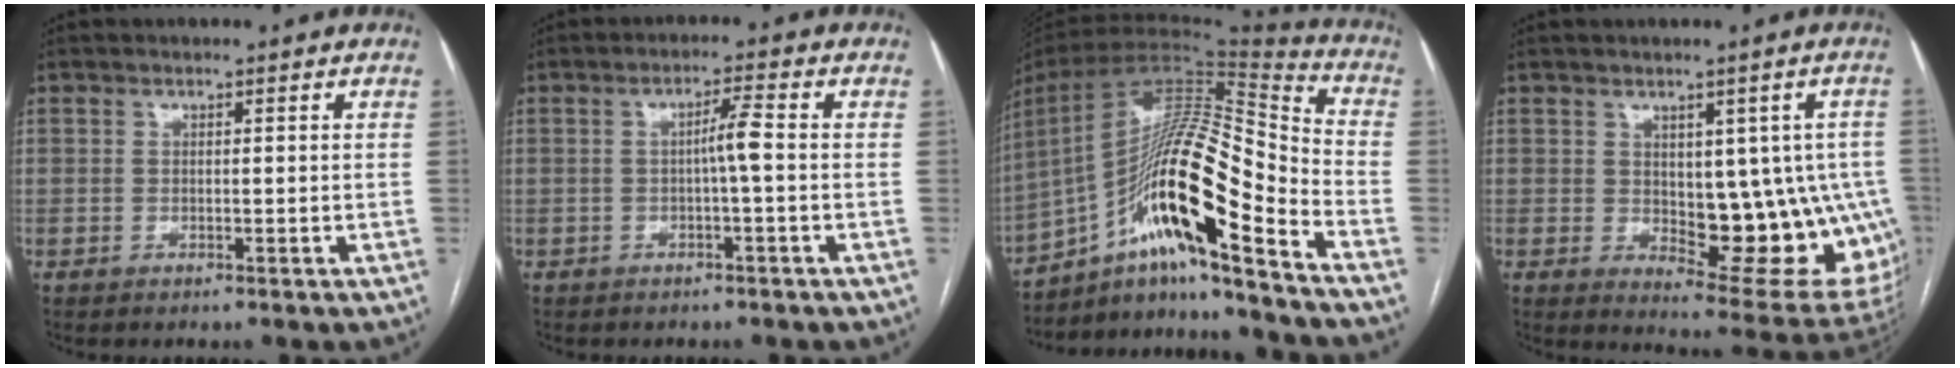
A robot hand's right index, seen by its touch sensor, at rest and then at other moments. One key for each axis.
{"total": 3.0, "fx": -0.3, "fy": -0.1, "fz": 3.0, "tx": -0.051, "ty": 0.004, "tz": -0.004}
{"total": 22.3, "fx": -11.9, "fy": 1.7, "fz": 18.8, "tx": -0.342, "ty": 0.011, "tz": -0.209}
{"total": 15.7, "fx": -1.1, "fy": 7.0, "fz": 14.1, "tx": -0.124, "ty": 0.007, "tz": 0.010}